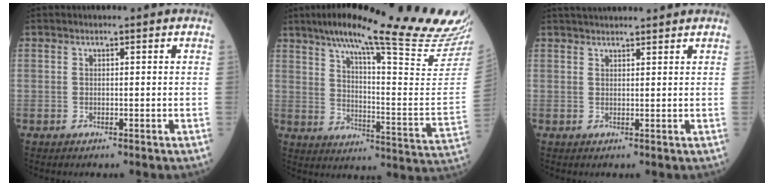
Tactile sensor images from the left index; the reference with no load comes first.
{"total": 28.4, "force": [24.2, 0.0, 14.8], "torque": [-0.226, -0.074, 0.316]}
{"total": 6.8, "force": [6.3, 0.4, 2.5], "torque": [-0.036, 0.035, 0.089]}